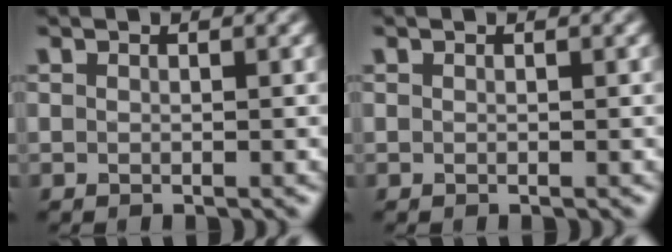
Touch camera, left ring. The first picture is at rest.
{"total": 0.0}